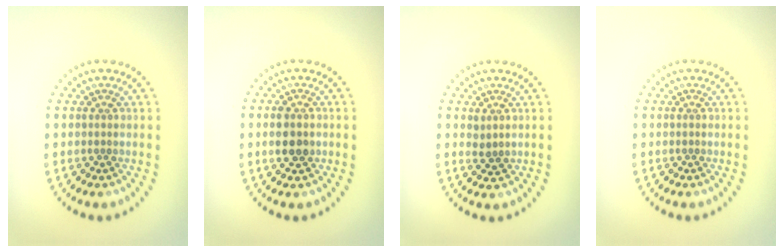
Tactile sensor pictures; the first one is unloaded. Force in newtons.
{"total": 3.0, "press": 3.0, "slide": 0.2}
{"total": 1.1, "press": 1.0, "slide": 0.5}
{"total": 0.0}